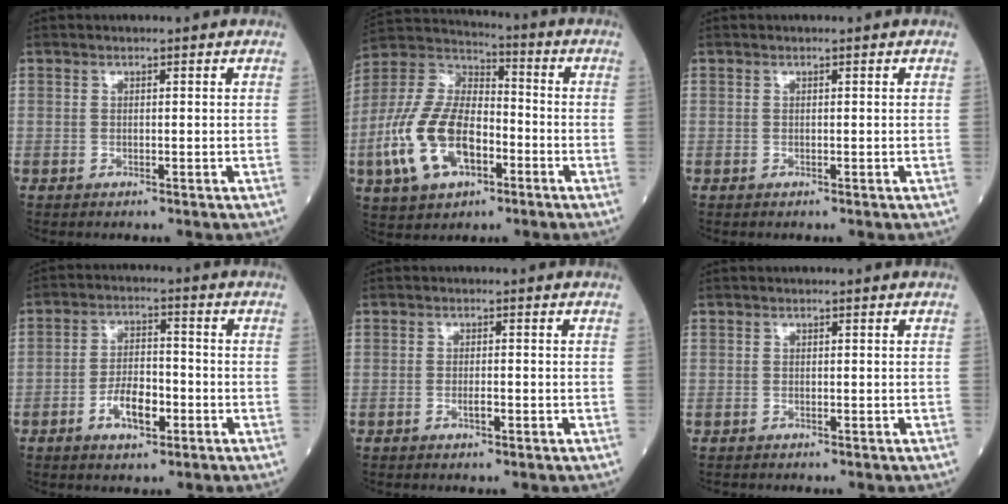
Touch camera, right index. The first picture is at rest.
{"total": 17.4, "force": [-5.6, 9.0, 13.8], "torque": [-0.306, 0.007, -0.101]}
{"total": 0.0}
{"total": 6.2, "force": [-2.7, 2.6, 5.0], "torque": [-0.093, 0.006, -0.048]}
{"total": 1.5, "force": [-0.8, 0.4, 1.3], "torque": [-0.024, 0.001, -0.013]}
{"total": 0.6, "force": [-0.4, 0.4, -0.1], "torque": [-0.001, 0.004, -0.012]}